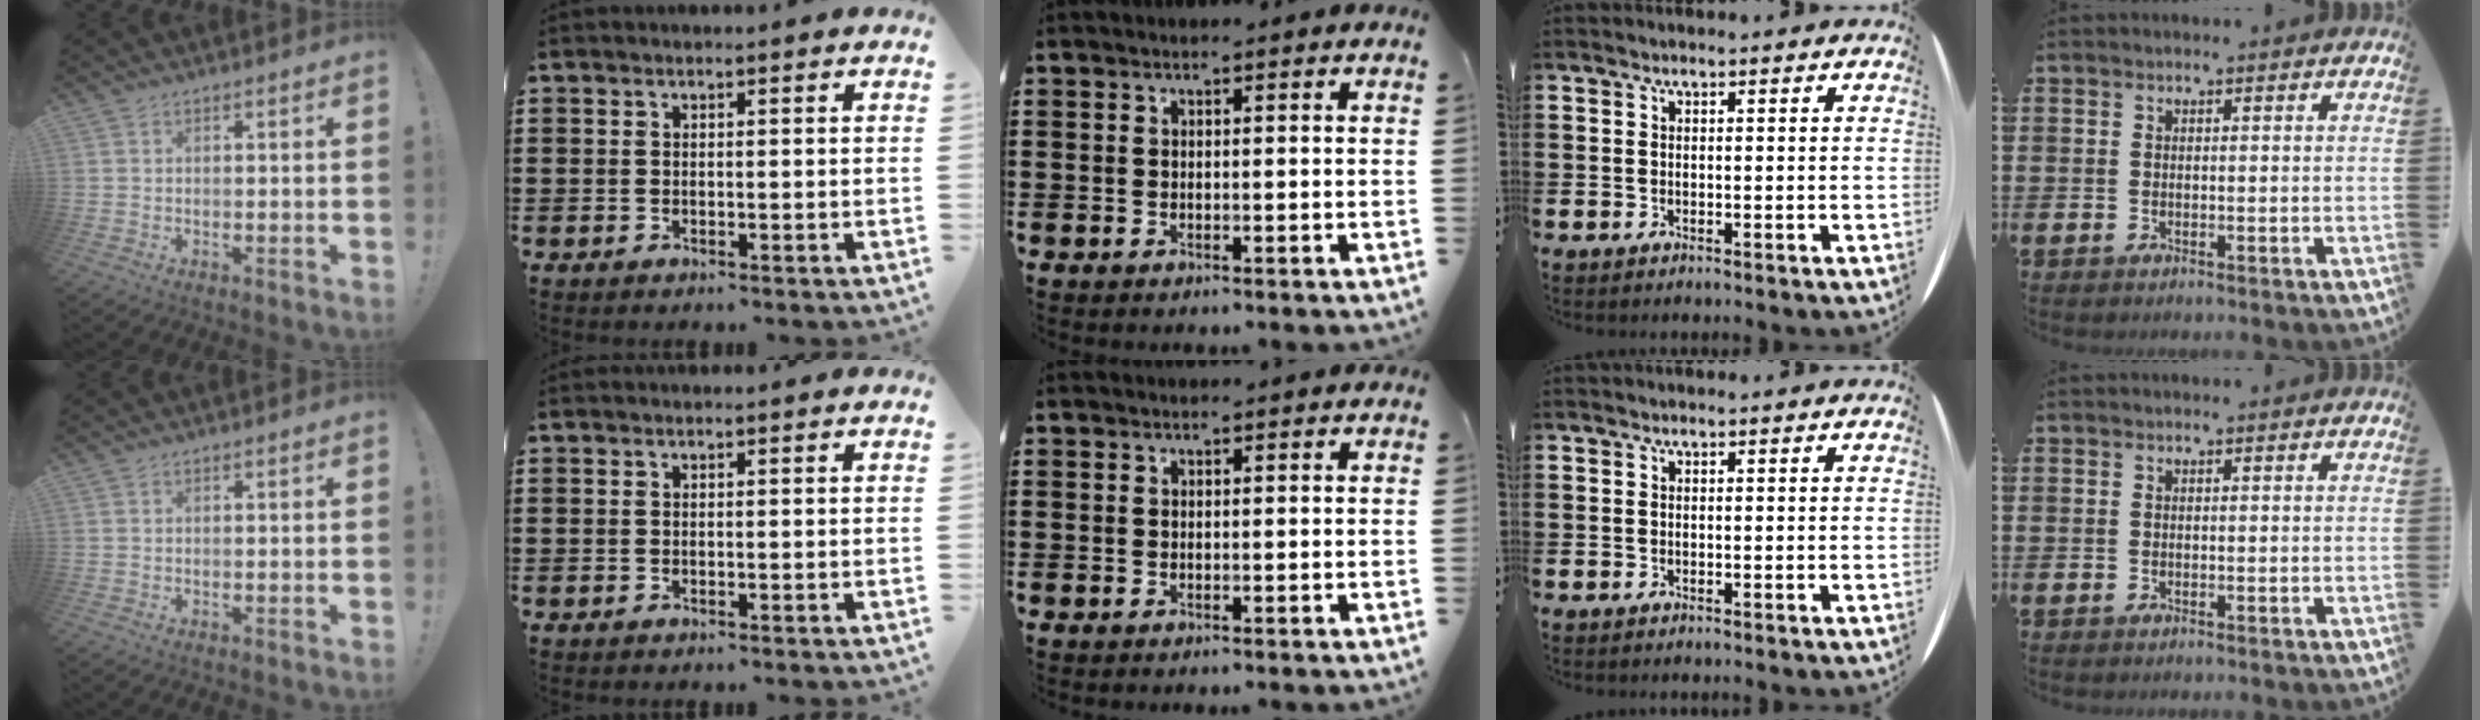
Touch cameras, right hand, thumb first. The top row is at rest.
{}